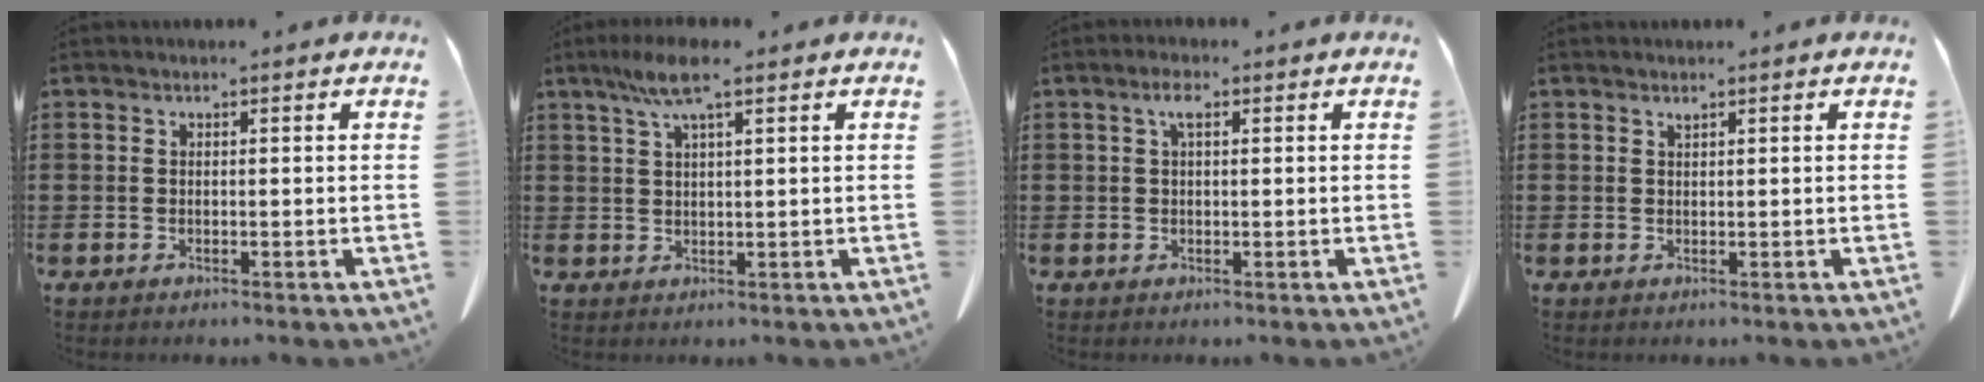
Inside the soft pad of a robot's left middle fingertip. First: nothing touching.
{"total": 5.6, "force": [3.2, 0.8, 4.6], "torque": [-0.096, 0.005, 0.056]}
{"total": 2.5, "force": [0.9, 1.0, 2.1], "torque": [-0.046, 0.009, 0.013]}
{"total": 0.6, "force": [0.5, 0.1, 0.3], "torque": [-0.008, -0.002, 0.011]}